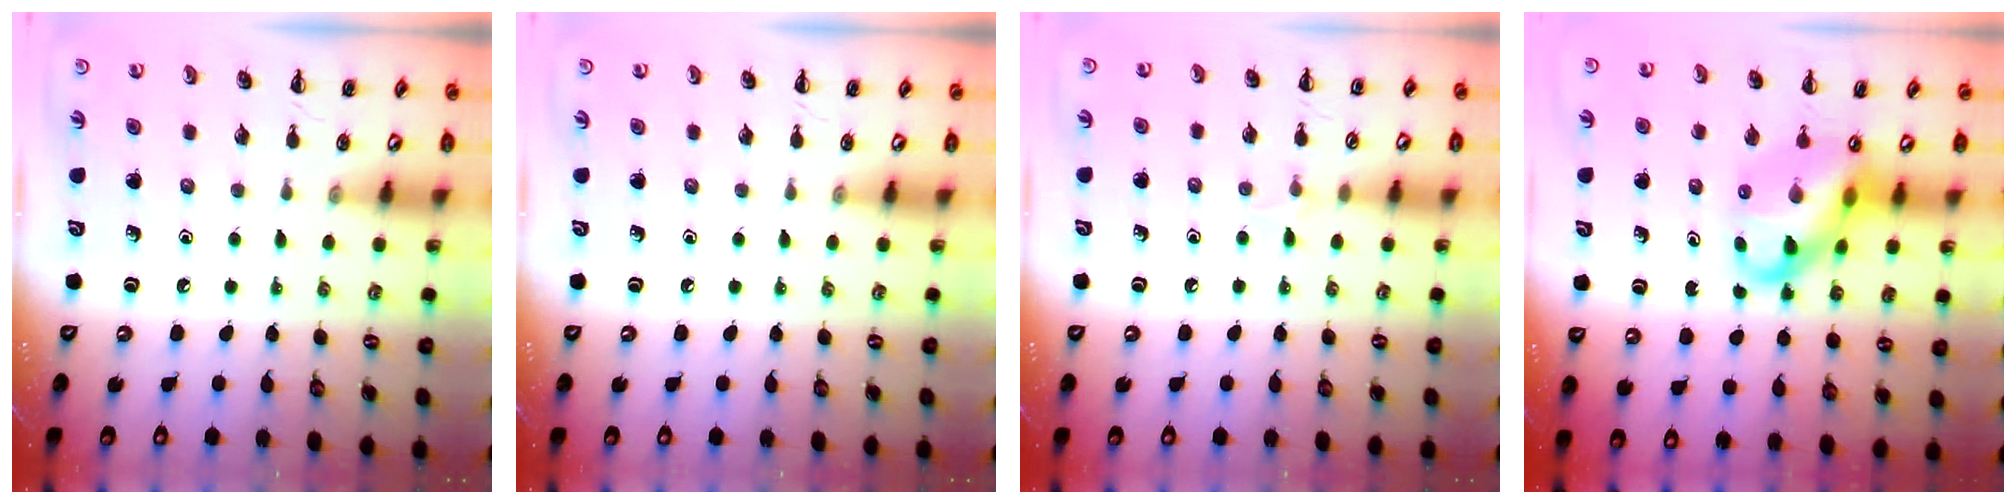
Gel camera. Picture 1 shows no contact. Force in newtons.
{"total": 0.0}
{"total": 4.7, "press": 4.4, "slide": 1.6}
{"total": 12.1, "press": 11.7, "slide": 3.3}